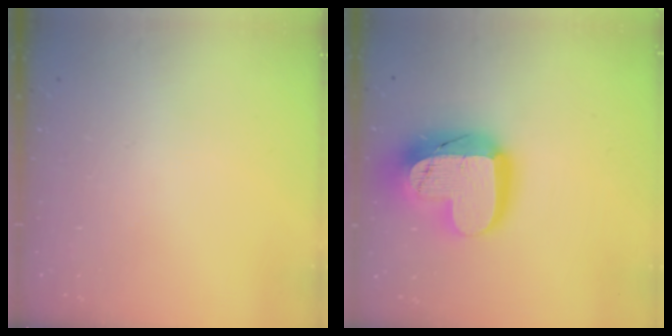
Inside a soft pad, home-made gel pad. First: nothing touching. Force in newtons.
{"total": 21.1, "press": 21.0, "slide": 1.7}